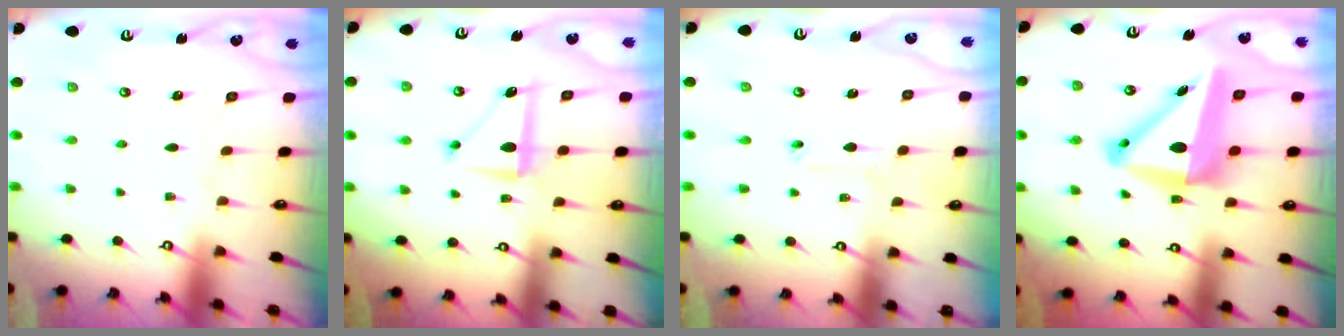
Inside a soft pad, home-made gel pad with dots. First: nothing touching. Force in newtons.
{"total": 7.7, "press": 7.6, "slide": 1.2}
{"total": 2.3, "press": 2.3, "slide": 0.4}
{"total": 12.5, "press": 12.3, "slide": 2.5}